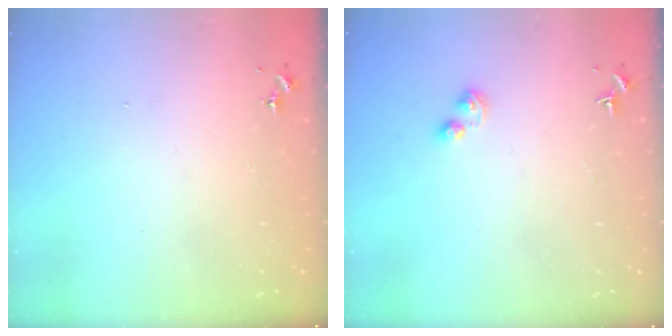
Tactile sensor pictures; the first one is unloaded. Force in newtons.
{"total": 3.3, "press": 3.3, "slide": 0.4}